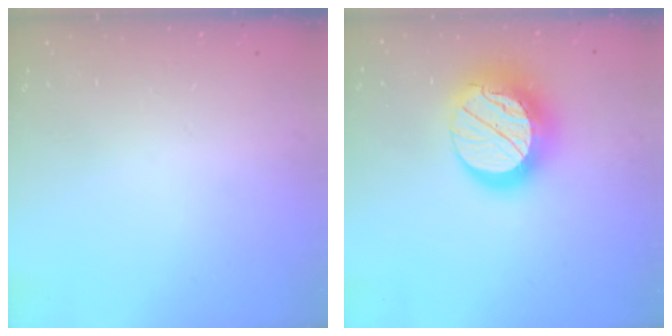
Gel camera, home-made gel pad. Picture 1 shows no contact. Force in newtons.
{"total": 20.8, "press": 20.7, "slide": 1.7}